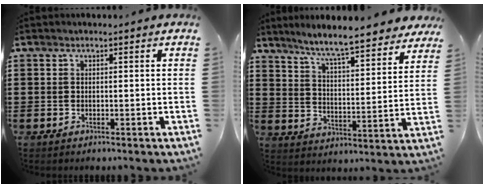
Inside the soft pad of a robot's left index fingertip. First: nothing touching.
{"total": 7.2, "force": [6.5, -0.4, 2.9], "torque": [-0.082, -0.046, 0.108]}